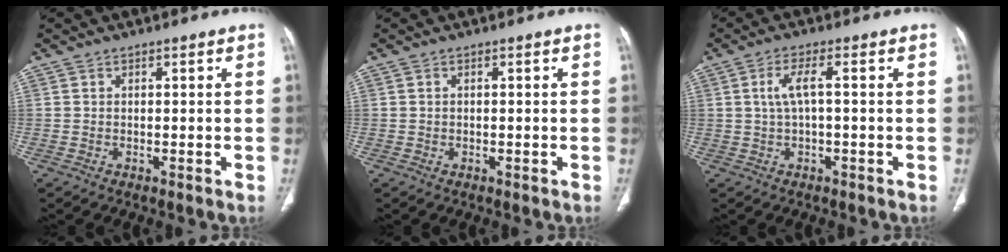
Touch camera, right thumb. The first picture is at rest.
{"total": 0.0}
{"total": 3.7, "force": [0.3, 0.9, 3.6], "torque": [-0.089, 0.015, 0.007]}